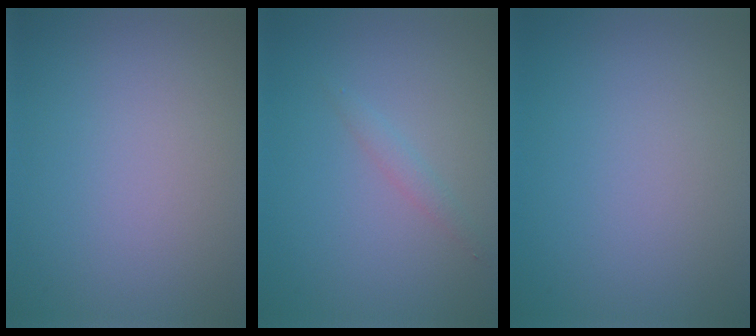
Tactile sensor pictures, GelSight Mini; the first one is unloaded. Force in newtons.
{"total": 1.0, "press": 1.0, "slide": 0.0}
{"total": 0.0}